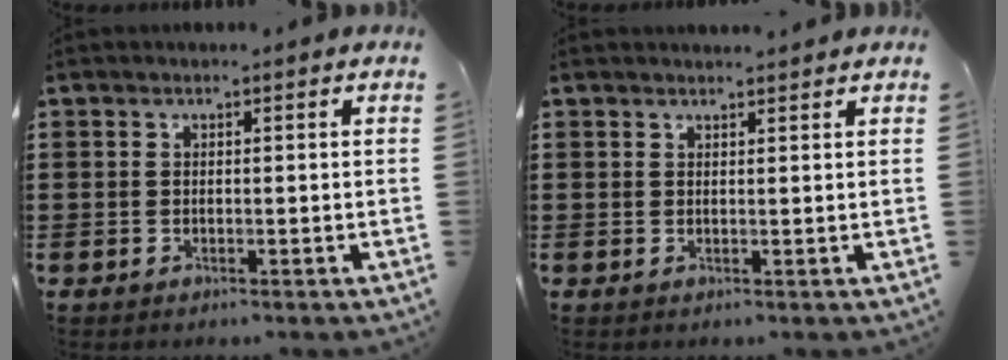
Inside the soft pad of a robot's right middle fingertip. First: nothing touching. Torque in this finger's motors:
{"motor_torque": [-0.07, 0.06, -0.01, -0.02]}